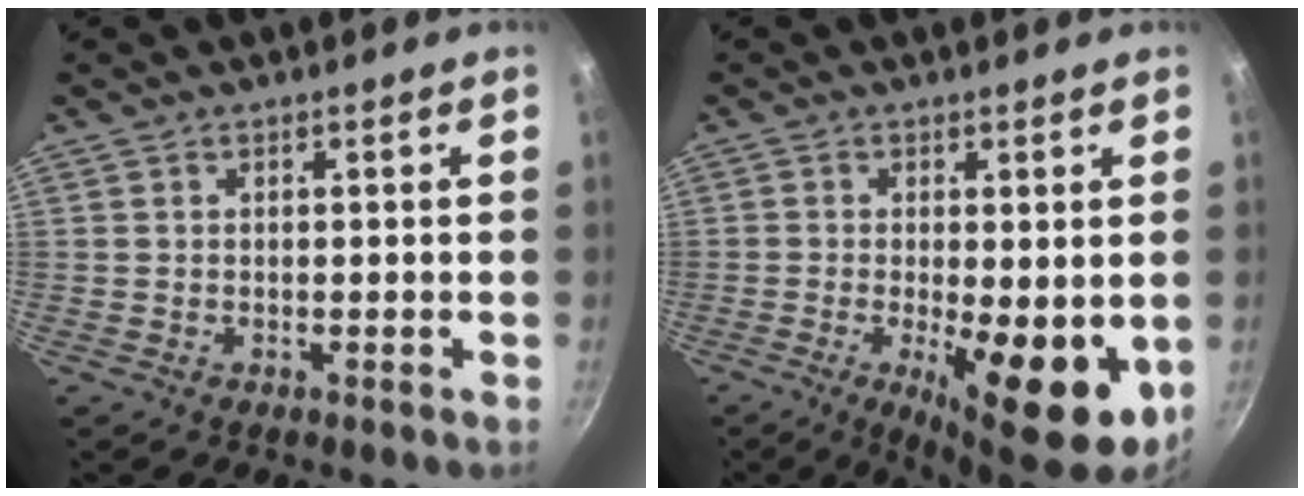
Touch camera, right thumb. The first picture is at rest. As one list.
[{"total": 12.8, "force": [-2.7, 4.1, 11.8], "torque": [-0.162, -0.011, -0.028]}]